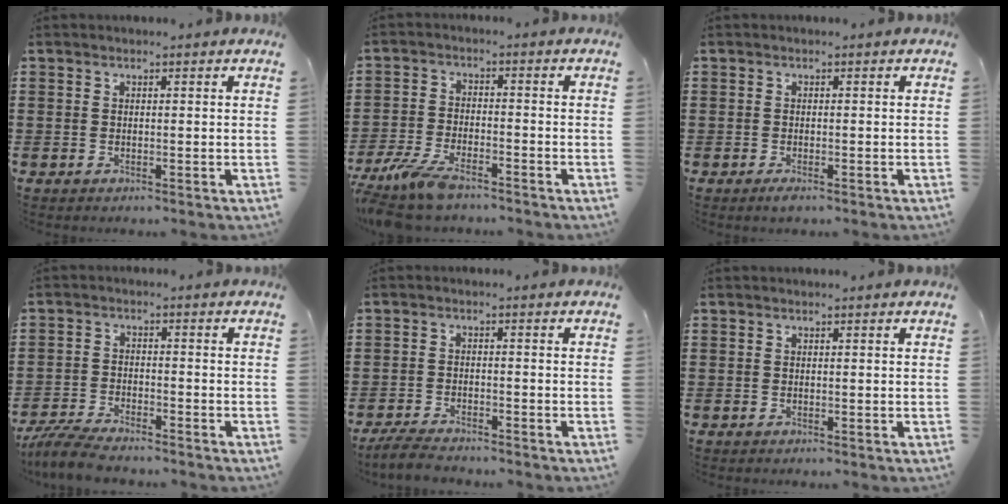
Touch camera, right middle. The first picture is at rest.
{"total": 6.2, "force": [-5.0, 1.7, 3.3], "torque": [-0.085, -0.005, -0.099]}
{"total": 0.9, "force": [-0.5, 0.1, 0.8], "torque": [-0.014, -0.004, -0.008]}
{"total": 5.3, "force": [-5.1, 0.5, 1.6], "torque": [-0.045, -0.007, -0.102]}
{"total": 3.7, "force": [-3.6, 0.4, 1.0], "torque": [-0.033, -0.005, -0.075]}
{"total": 0.0}